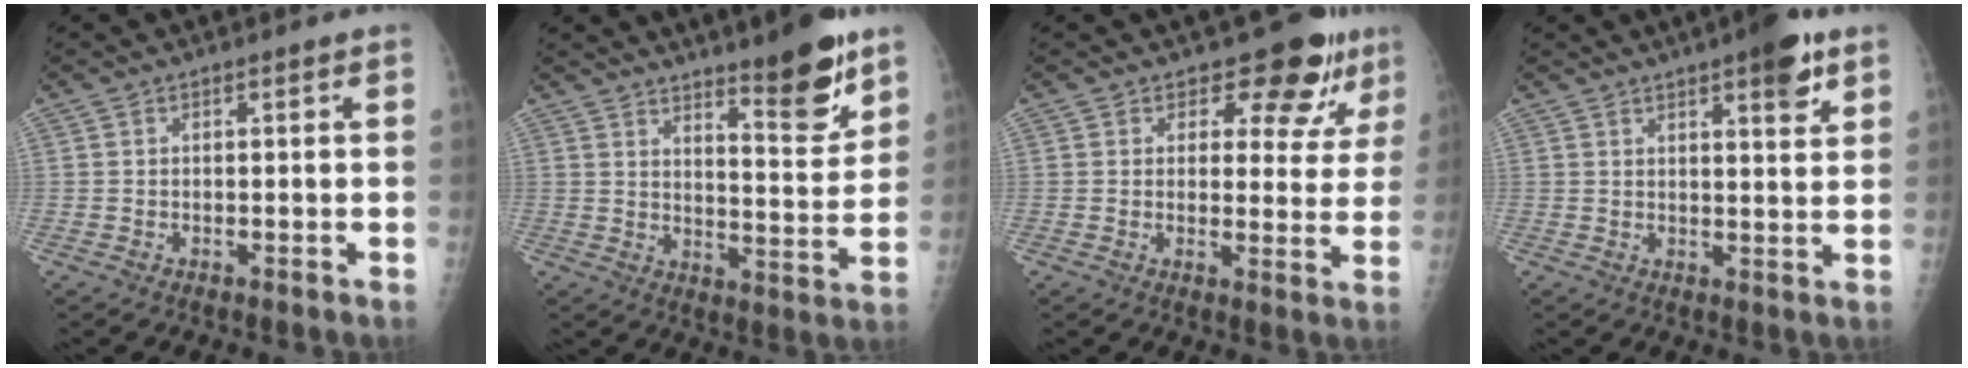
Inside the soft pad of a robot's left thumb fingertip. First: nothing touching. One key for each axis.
{"total": 11.4, "fx": 8.2, "fy": 2.3, "fz": 7.7, "tx": -0.089, "ty": -0.068, "tz": 0.128}
{"total": 8.9, "fx": 6.5, "fy": 4.8, "fz": 3.7, "tx": -0.010, "ty": -0.041, "tz": 0.070}
{"total": 7.3, "fx": 4.4, "fy": 1.9, "fz": 5.6, "tx": -0.065, "ty": -0.019, "tz": 0.056}